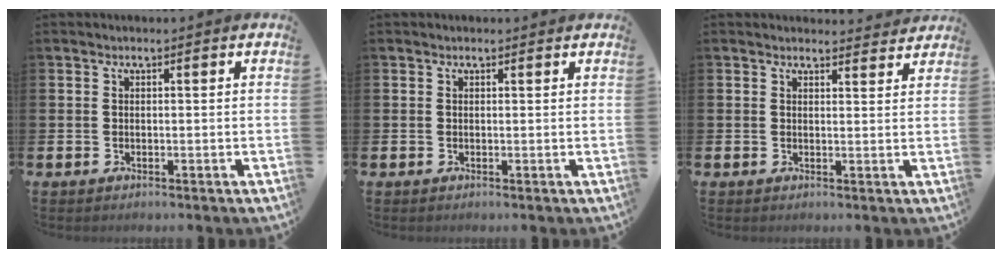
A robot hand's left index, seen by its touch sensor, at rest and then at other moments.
{"total": 0.0}
{"total": 2.4, "force": [2.3, 0.3, -0.1], "torque": [0.017, -0.020, 0.038]}